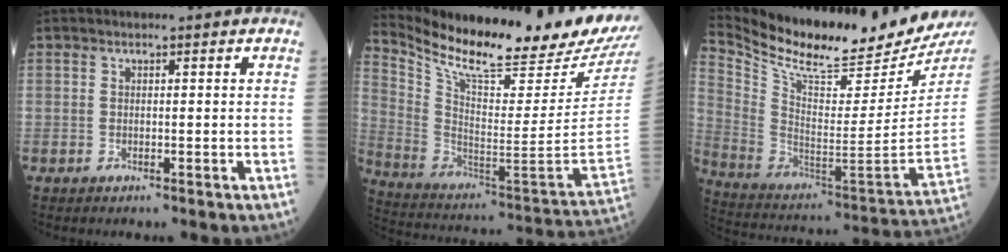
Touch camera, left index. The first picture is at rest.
{"total": 26.4, "force": [23.2, 1.3, 12.5], "torque": [-0.237, -0.092, 0.349]}
{"total": 24.3, "force": [22.3, 1.5, 9.4], "torque": [-0.189, -0.090, 0.350]}